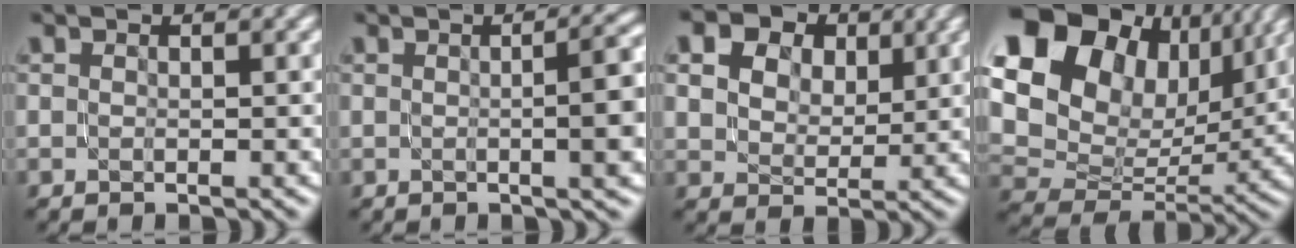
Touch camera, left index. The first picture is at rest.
{"total": 6.2, "force": [0.0, 1.9, 5.9], "torque": [-0.056, 0.004, 0.003]}
{"total": 12.1, "force": [6.5, 8.1, 6.3], "torque": [-0.131, 0.036, 0.094]}
{"total": 17.8, "force": [7.9, 12.7, 9.7], "torque": [-0.216, 0.034, 0.147]}